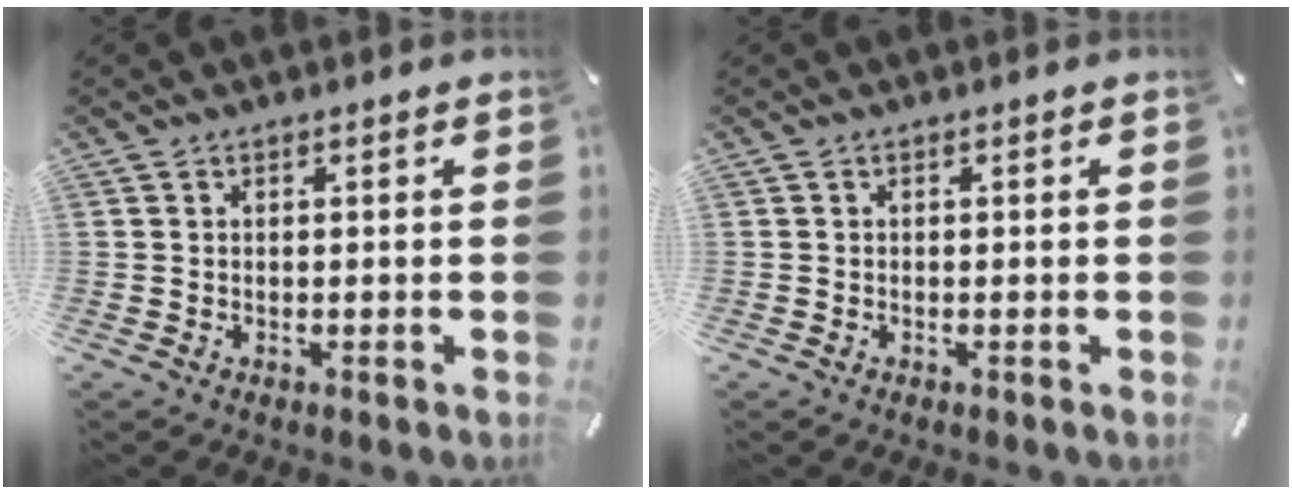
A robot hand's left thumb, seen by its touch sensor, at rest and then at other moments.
{"total": 0.0}